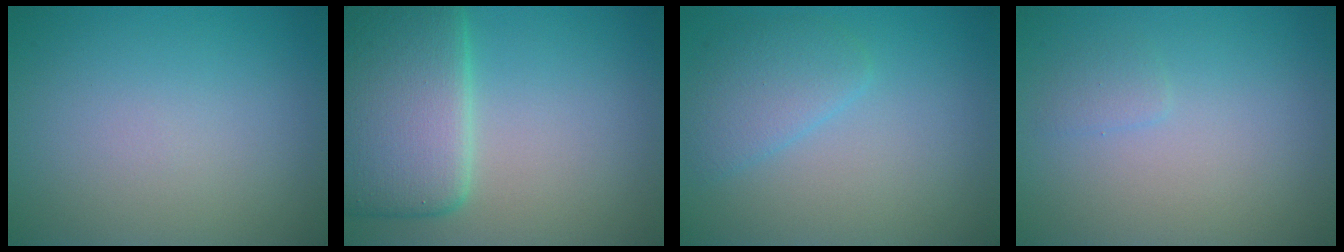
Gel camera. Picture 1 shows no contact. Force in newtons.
{"total": 8.9, "press": 8.9, "slide": 0.3}
{"total": 2.7, "press": 2.7, "slide": 0.2}
{"total": 0.8, "press": 0.8, "slide": 0.0}